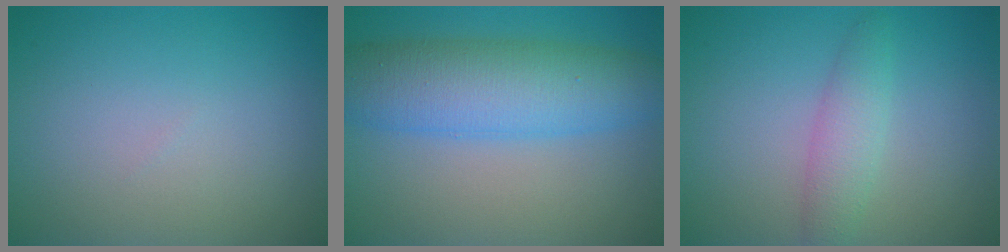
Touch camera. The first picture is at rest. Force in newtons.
{"total": 8.0, "press": 8.0, "slide": 0.2}
{"total": 2.5, "press": 2.5, "slide": 0.1}